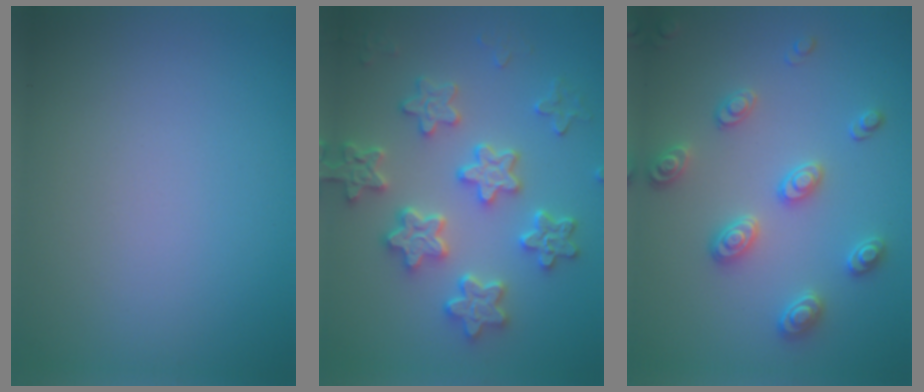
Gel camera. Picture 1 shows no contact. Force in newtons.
{"total": 5.3, "press": 5.0, "slide": 1.8}
{"total": 3.0, "press": 2.9, "slide": 0.6}